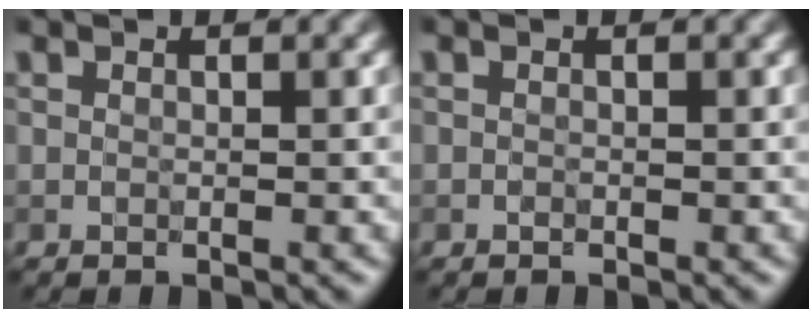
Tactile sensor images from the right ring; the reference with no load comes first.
{"total": 0.0}